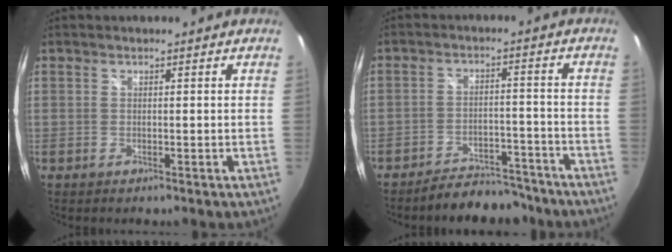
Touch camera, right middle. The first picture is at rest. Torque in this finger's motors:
{"motor_torque": [0.93, -1.20, 0.10, 0.04]}